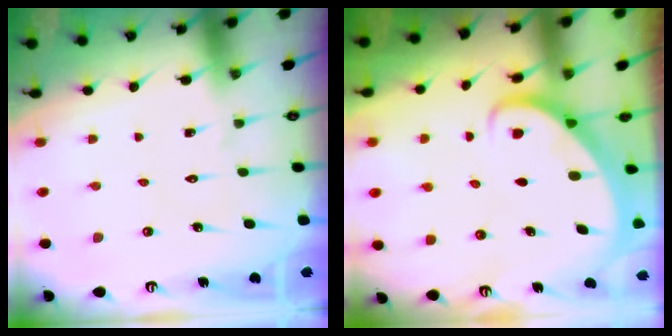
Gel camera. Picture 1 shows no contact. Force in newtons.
{"total": 2.5, "press": 2.5, "slide": 0.3}